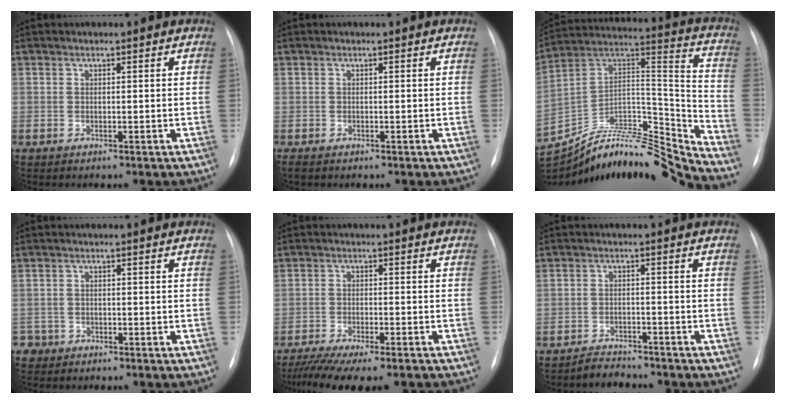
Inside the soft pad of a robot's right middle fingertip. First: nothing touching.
{"total": 1.1, "force": [-0.8, 0.5, 0.5], "torque": [-0.011, -0.001, -0.009]}
{"total": 25.4, "force": [-24.2, 1.2, 7.7], "torque": [-0.149, 0.036, -0.394]}
{"total": 2.1, "force": [-1.4, 1.5, -0.5], "torque": [0.004, 0.008, -0.028]}
{"total": 12.3, "force": [-10.2, 1.7, 6.6], "torque": [-0.100, -0.016, -0.152]}
{"total": 3.3, "force": [-3.2, 1.0, -0.2], "torque": [0.000, -0.005, -0.051]}